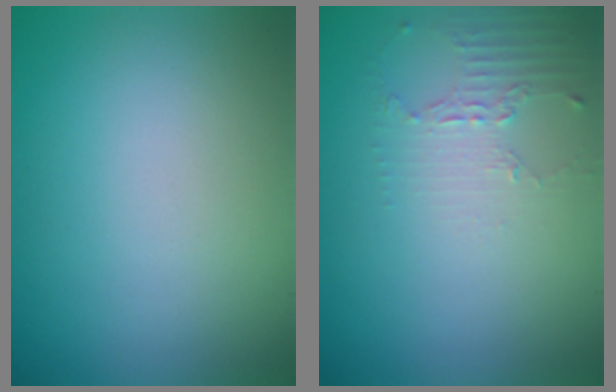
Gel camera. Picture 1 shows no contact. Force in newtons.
{"total": 2.1, "press": 1.5, "slide": 1.5}